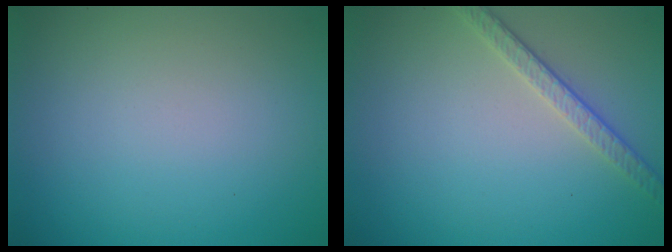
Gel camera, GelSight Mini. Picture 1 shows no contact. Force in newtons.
{"total": 2.5, "press": 2.2, "slide": 1.2}